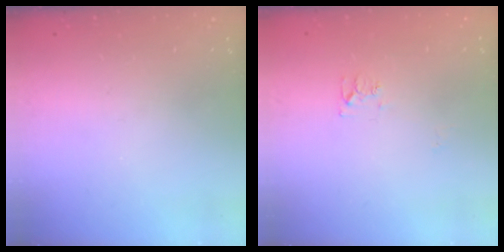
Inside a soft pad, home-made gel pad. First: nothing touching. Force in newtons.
{"total": 6.3, "press": 6.2, "slide": 0.6}